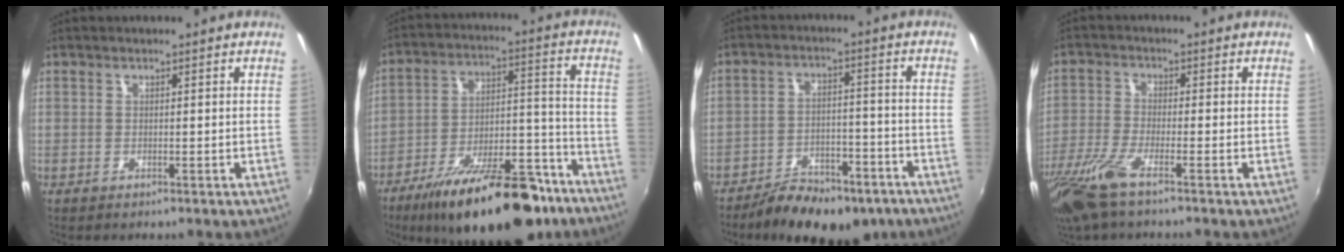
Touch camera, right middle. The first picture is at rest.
{"total": 24.9, "force": [-18.0, 9.1, 14.5], "torque": [-0.233, -0.002, -0.258]}
{"total": 15.1, "force": [-11.4, 6.0, 7.9], "torque": [-0.143, -0.005, -0.158]}
{"total": 9.7, "force": [-6.8, 1.4, 6.8], "torque": [-0.160, -0.036, -0.136]}